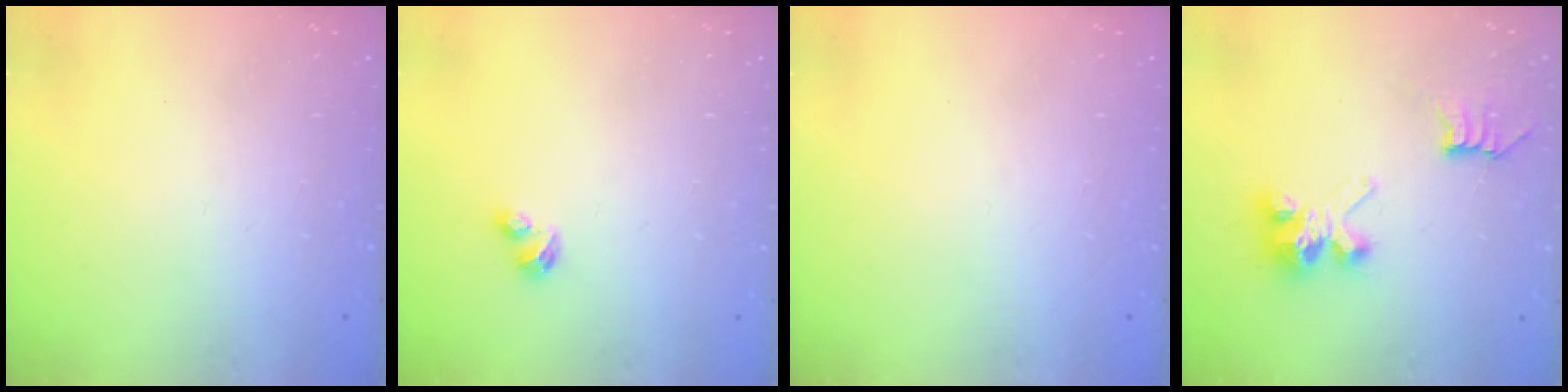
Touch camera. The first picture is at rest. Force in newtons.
{"total": 3.1, "press": 3.0, "slide": 0.5}
{"total": 0.0}
{"total": 6.7, "press": 6.7, "slide": 0.1}